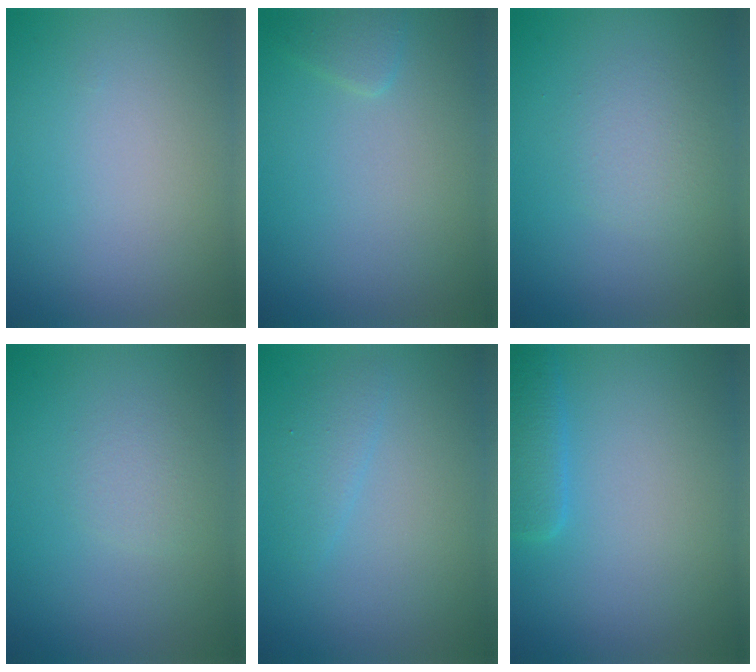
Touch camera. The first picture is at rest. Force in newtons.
{"total": 1.1, "press": 1.1, "slide": 0.1}
{"total": 2.0, "press": 2.0, "slide": 0.2}
{"total": 1.3, "press": 1.3, "slide": 0.2}
{"total": 1.5, "press": 1.5, "slide": 0.1}
{"total": 2.5, "press": 2.5, "slide": 0.3}